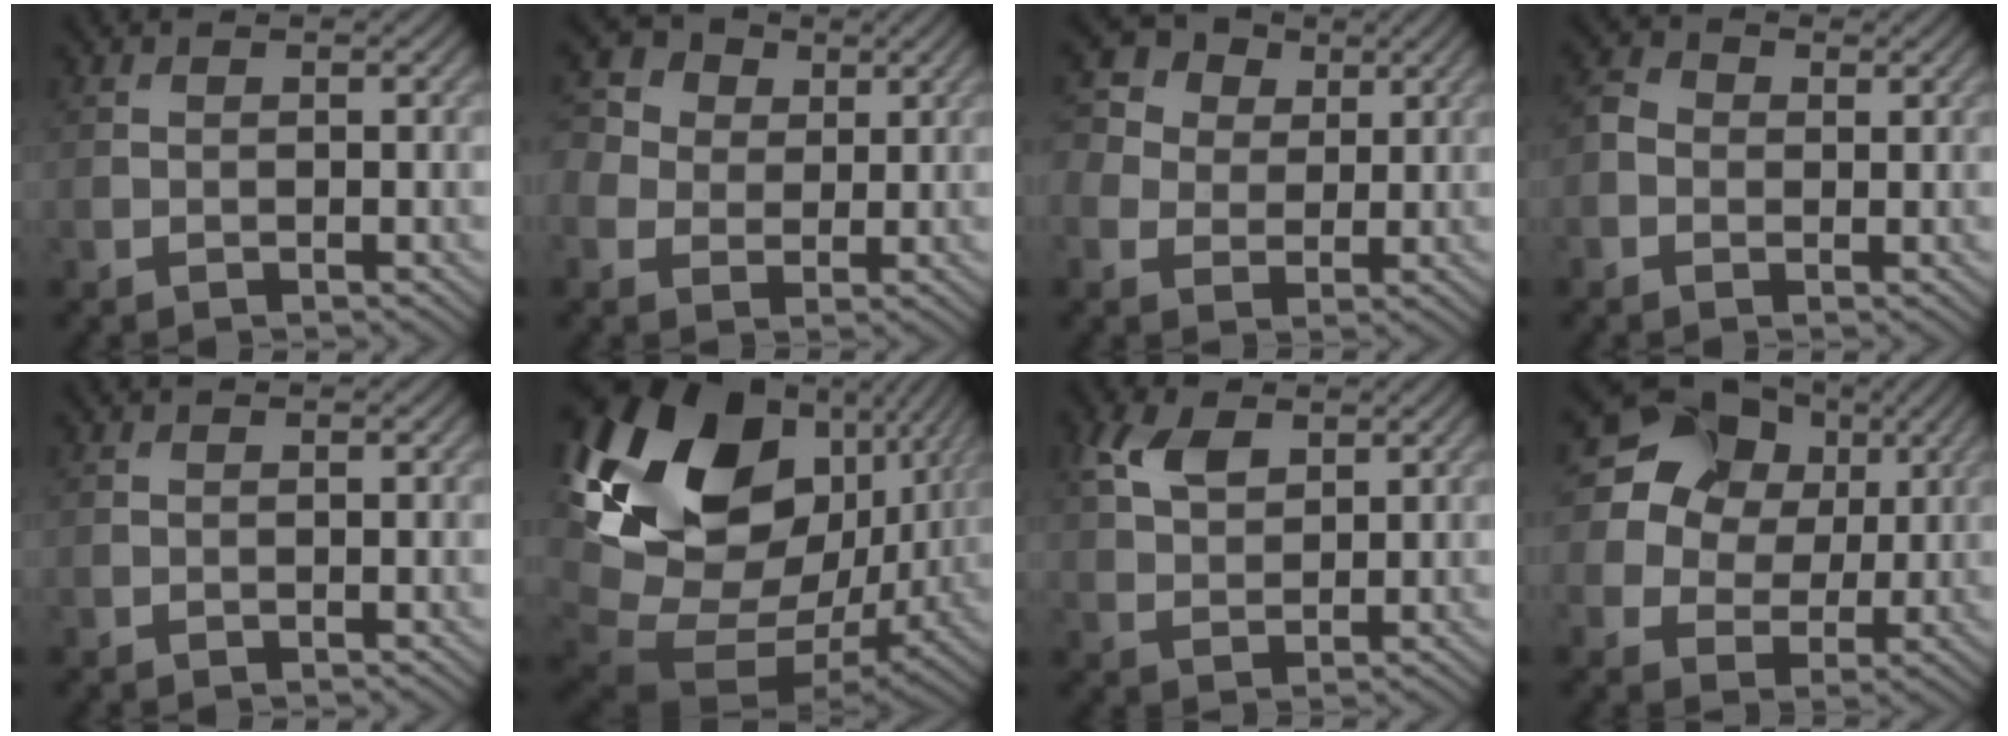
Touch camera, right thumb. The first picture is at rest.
{"total": 6.3, "force": [1.8, 5.3, 2.8], "torque": [-0.104, 0.020, 0.022]}
{"total": 8.0, "force": [3.0, 6.6, 3.4], "torque": [-0.117, 0.030, 0.034]}
{"total": 2.5, "force": [-0.1, 2.1, 1.3], "torque": [-0.034, 0.003, -0.010]}
{"total": 0.0}
{"total": 20.8, "force": [5.6, 14.3, 14.0], "torque": [-0.325, -0.013, 0.124]}
{"total": 4.9, "force": [2.5, 2.7, 3.3], "torque": [-0.081, 0.007, 0.050]}
{"total": 16.2, "force": [6.0, 13.5, 6.6], "torque": [-0.179, 0.034, 0.114]}